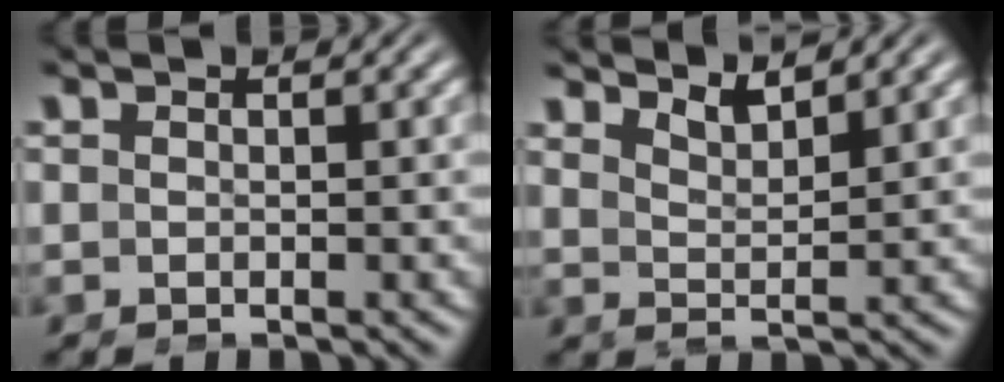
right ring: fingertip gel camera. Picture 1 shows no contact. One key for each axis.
{"total": 3.6, "fx": 3.3, "fy": 0.9, "fz": 1.3, "tx": -0.026, "ty": 0.000, "tz": 0.051}